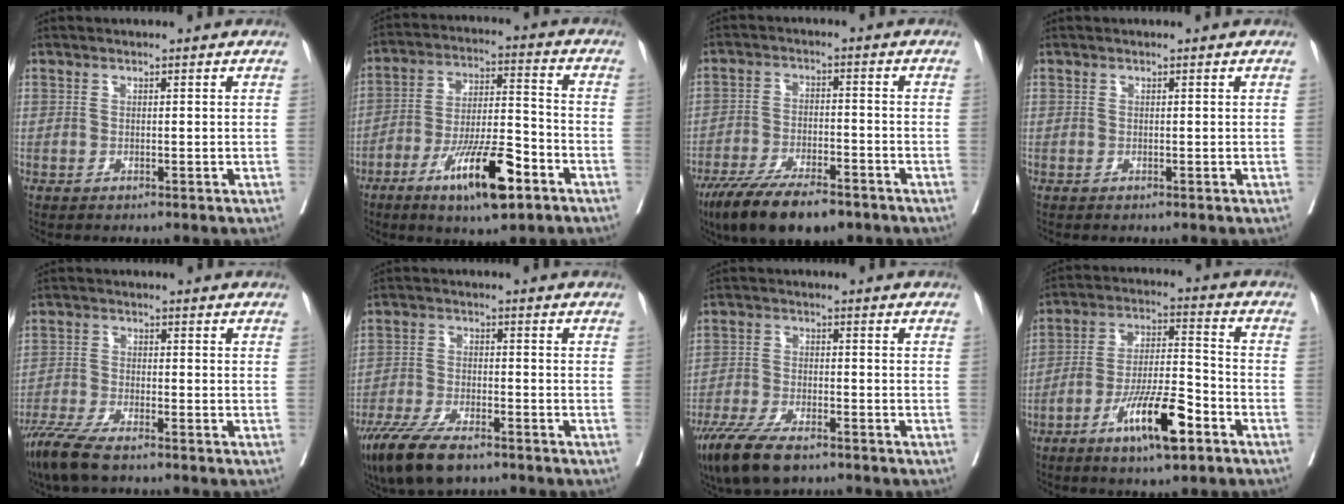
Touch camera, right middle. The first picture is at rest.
{"total": 13.5, "force": [-7.4, 2.9, 11.0], "torque": [-0.193, -0.005, -0.123]}
{"total": 13.1, "force": [-9.6, 3.8, 8.1], "torque": [-0.134, -0.021, -0.160]}
{"total": 0.0}
{"total": 7.1, "force": [-5.6, 1.0, 4.4], "torque": [-0.084, -0.019, -0.101]}
{"total": 10.8, "force": [-7.8, 3.1, 6.7], "torque": [-0.120, -0.021, -0.135]}
{"total": 10.6, "force": [-7.7, 3.1, 6.5], "torque": [-0.117, -0.020, -0.132]}
{"total": 12.4, "force": [-6.5, 2.3, 10.3], "torque": [-0.185, -0.006, -0.114]}